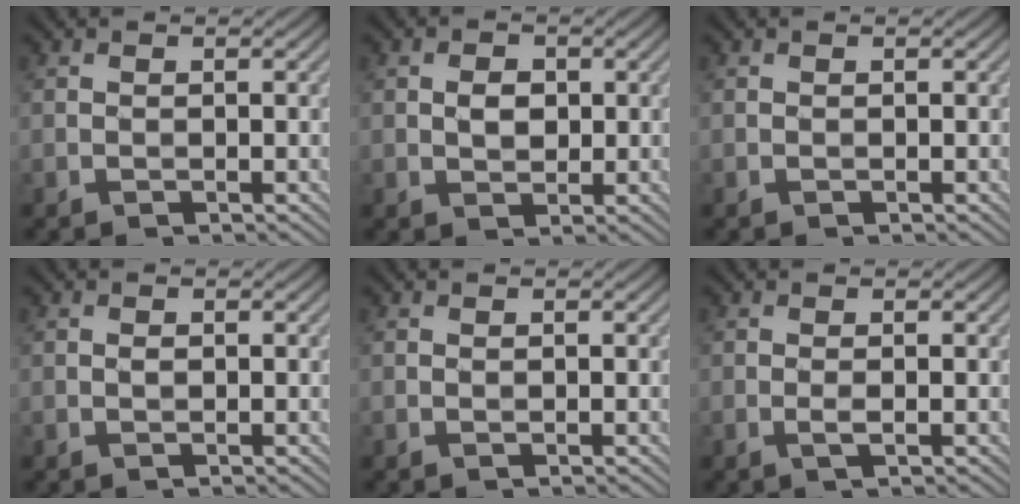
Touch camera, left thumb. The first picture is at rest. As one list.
[{"total": 2.5, "force": [0.3, 1.8, 1.7], "torque": [-0.034, -0.001, 0.004]}, {"total": 0.0}, {"total": 0.6, "force": [0.0, 0.4, 0.5], "torque": [-0.009, 0.000, 0.000]}, {"total": 0.0}, {"total": 1.0, "force": [-0.2, 0.2, 1.0], "torque": [-0.022, -0.002, -0.006]}]